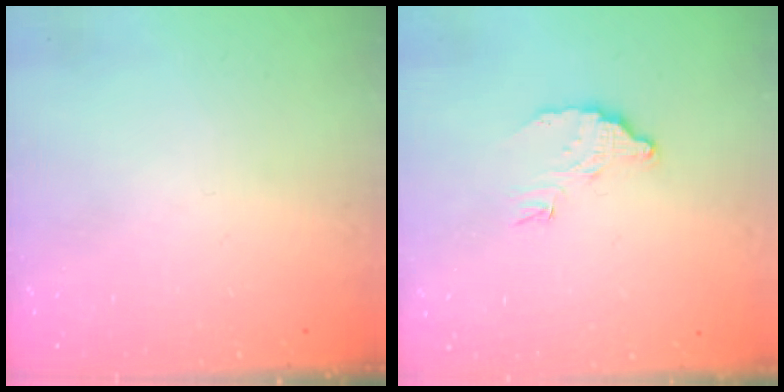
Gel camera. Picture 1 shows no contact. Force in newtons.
{"total": 6.3, "press": 6.3, "slide": 0.2}